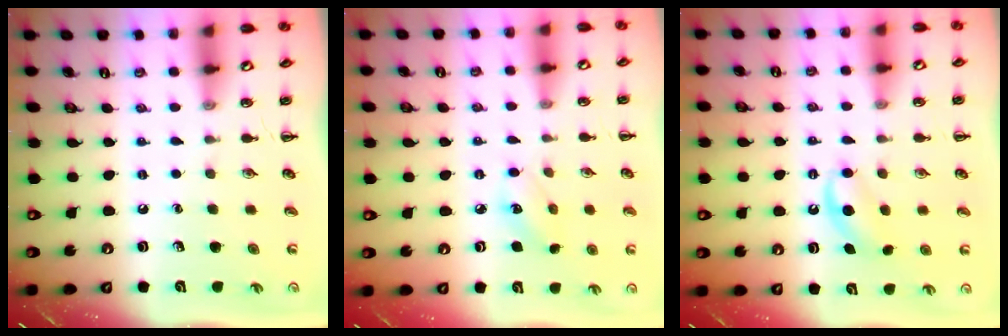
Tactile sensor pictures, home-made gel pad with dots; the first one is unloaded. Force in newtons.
{"total": 5.4, "press": 5.2, "slide": 1.4}
{"total": 5.5, "press": 5.3, "slide": 1.6}